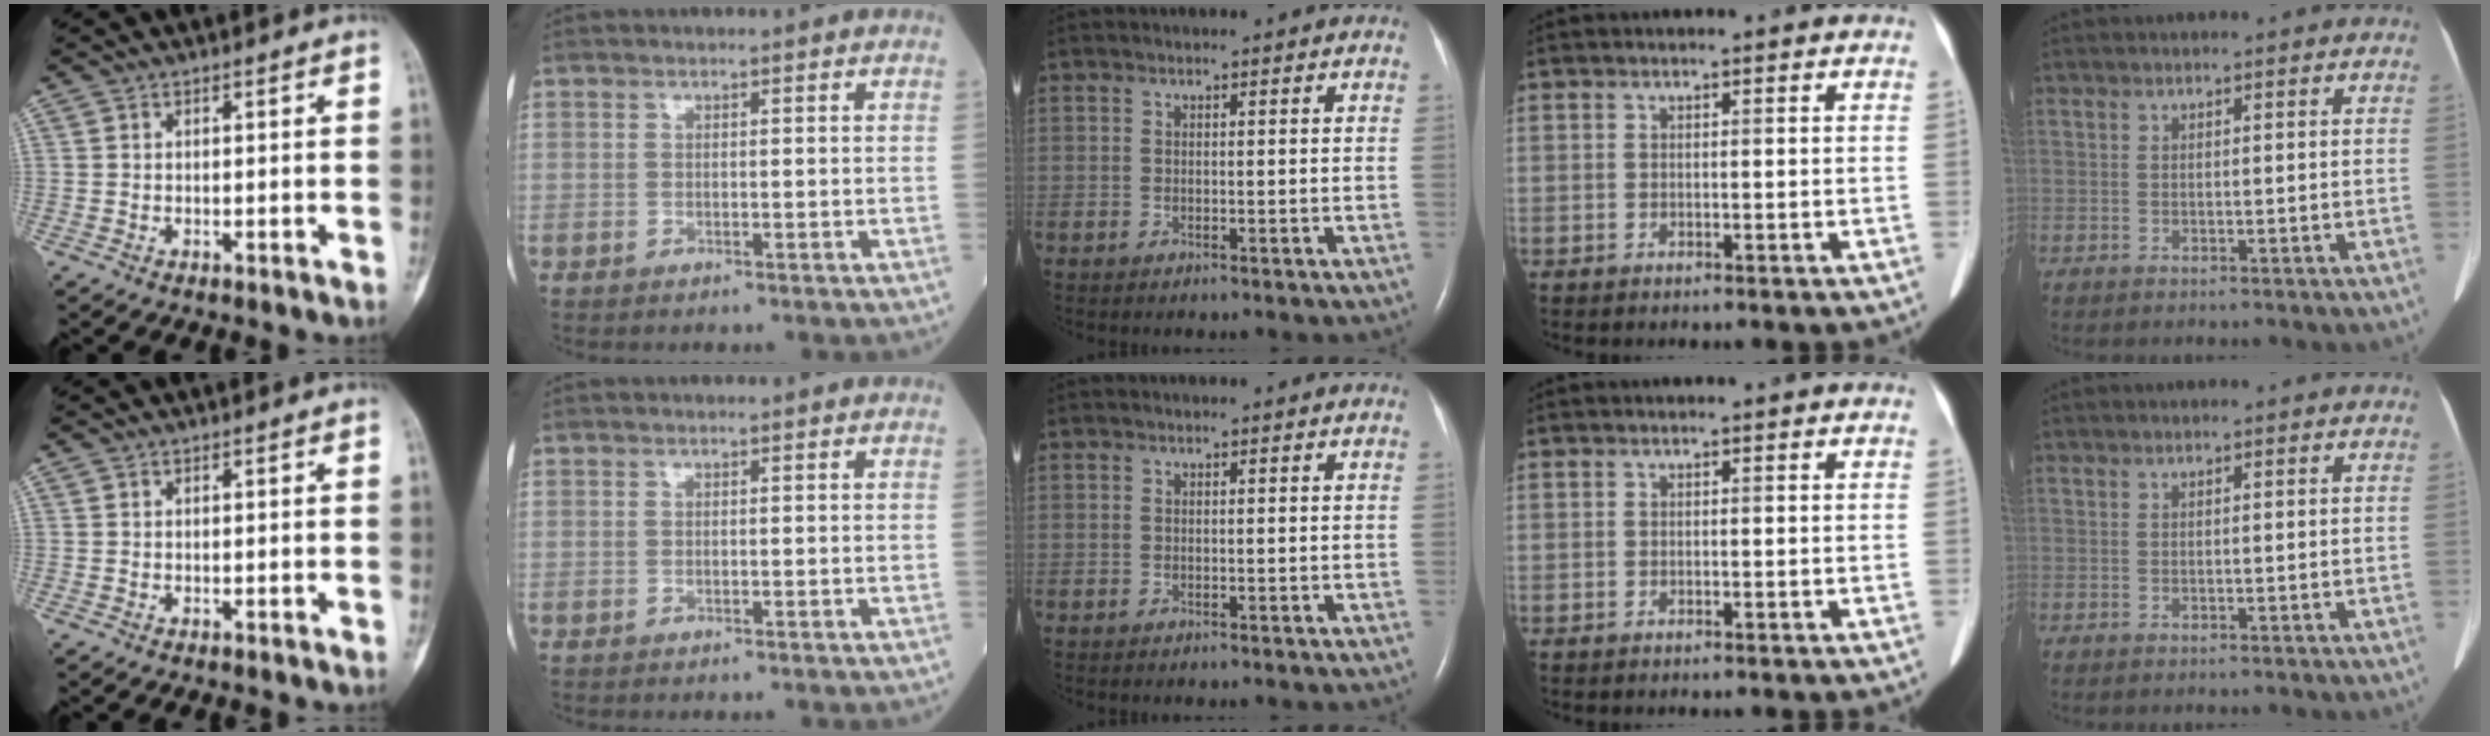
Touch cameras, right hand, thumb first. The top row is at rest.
{}